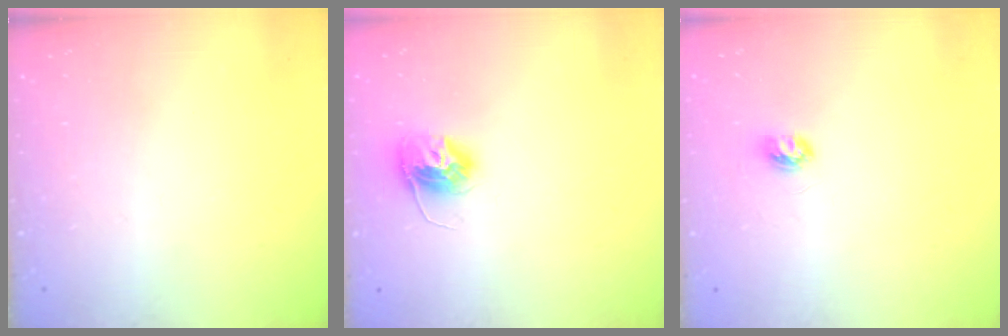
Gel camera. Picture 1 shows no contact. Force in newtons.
{"total": 10.5, "press": 10.5, "slide": 0.5}
{"total": 3.7, "press": 3.7, "slide": 0.3}